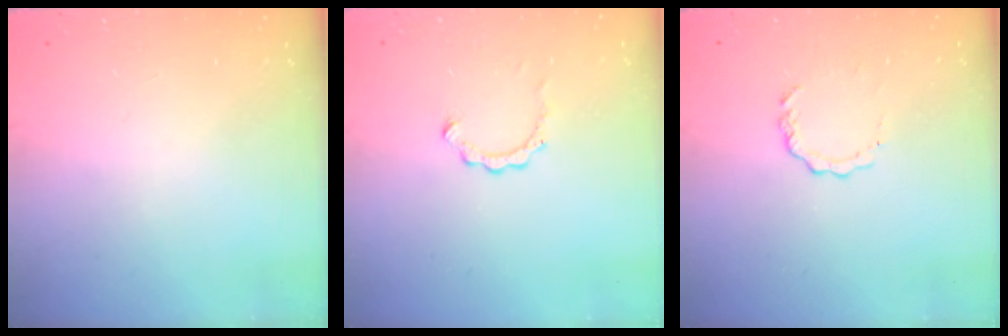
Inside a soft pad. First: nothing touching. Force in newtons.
{"total": 2.7, "press": 2.6, "slide": 0.3}
{"total": 3.8, "press": 3.8, "slide": 0.4}